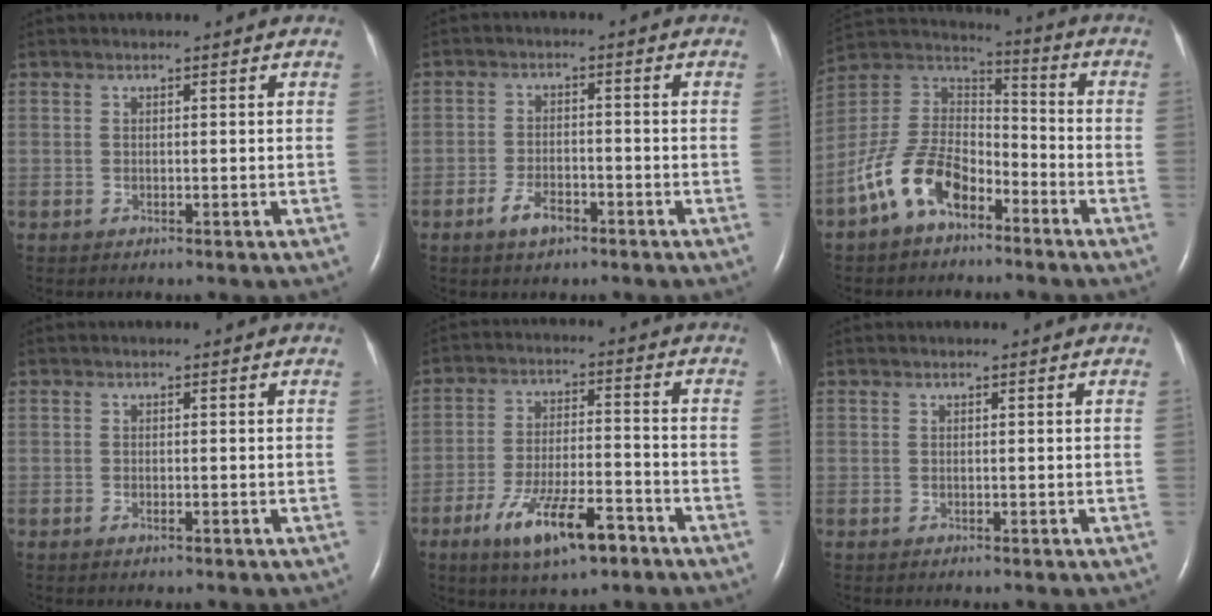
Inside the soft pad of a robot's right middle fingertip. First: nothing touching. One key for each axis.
{"total": 4.3, "fx": -2.7, "fy": 1.9, "fz": 2.8, "tx": -0.058, "ty": 0.002, "tz": -0.047}
{"total": 12.4, "fx": -7.2, "fy": 6.4, "fz": 7.8, "tx": -0.176, "ty": 0.015, "tz": -0.146}
{"total": 0.8, "fx": -0.5, "fy": 0.2, "fz": 0.6, "tx": -0.015, "ty": -0.001, "tz": -0.007}
{"total": 11.5, "fx": -6.8, "fy": 3.0, "fz": 8.8, "tx": -0.163, "ty": -0.009, "tz": -0.113}
{"total": 0.0}